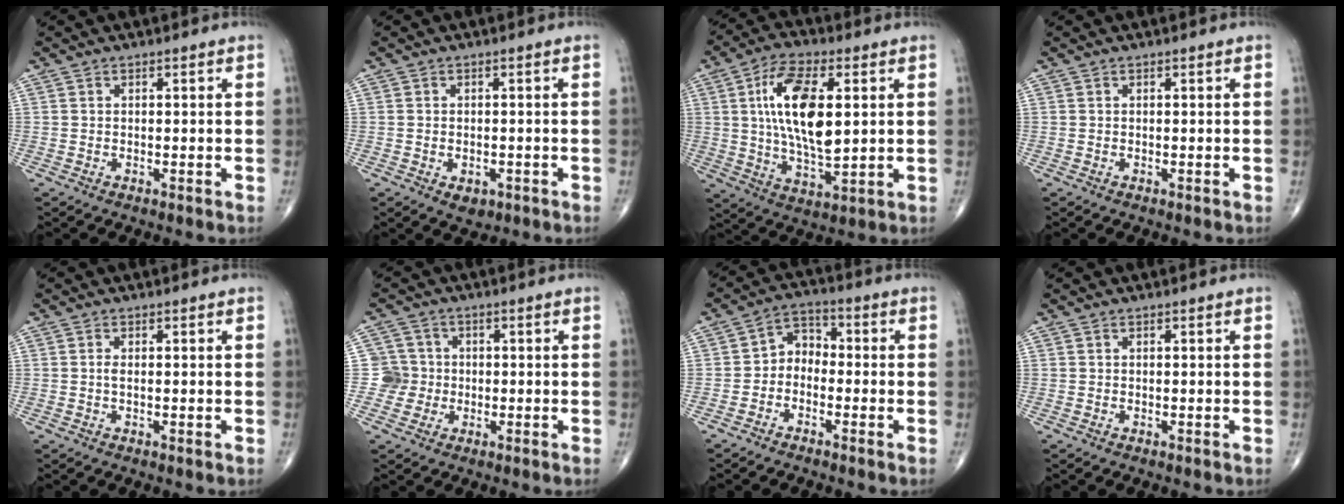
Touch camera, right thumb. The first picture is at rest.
{"total": 3.0, "force": [-1.2, 1.9, 1.9], "torque": [-0.021, 0.002, -0.008]}
{"total": 15.9, "force": [3.0, 6.9, 14.0], "torque": [-0.248, -0.012, 0.055]}
{"total": 0.0}
{"total": 1.0, "force": [0.0, 0.2, 1.0], "torque": [-0.022, -0.004, -0.002]}
{"total": 4.7, "force": [-0.6, 4.6, -0.3], "torque": [0.038, 0.014, -0.019]}
{"total": 5.1, "force": [-1.5, 4.0, 2.9], "torque": [-0.025, 0.030, -0.043]}
{"total": 0.0}